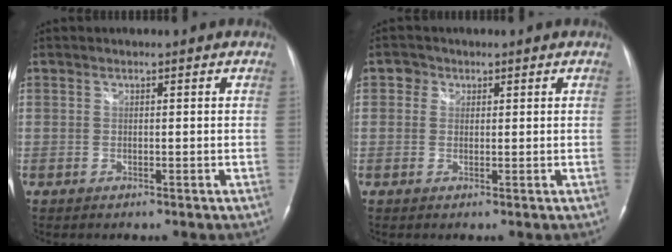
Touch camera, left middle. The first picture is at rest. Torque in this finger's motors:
{"motor_torque": [0.05, 0.03, -0.02, 0.00]}